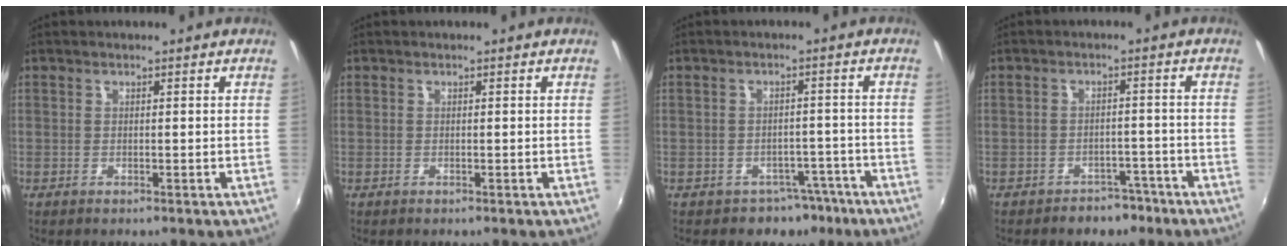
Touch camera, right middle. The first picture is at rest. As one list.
[{"total": 0.0}, {"total": 5.7, "force": [-3.9, 4.0, 0.9], "torque": [-0.018, 0.022, -0.043]}, {"total": 5.3, "force": [-3.9, 3.4, 1.1], "torque": [-0.026, 0.014, -0.046]}]